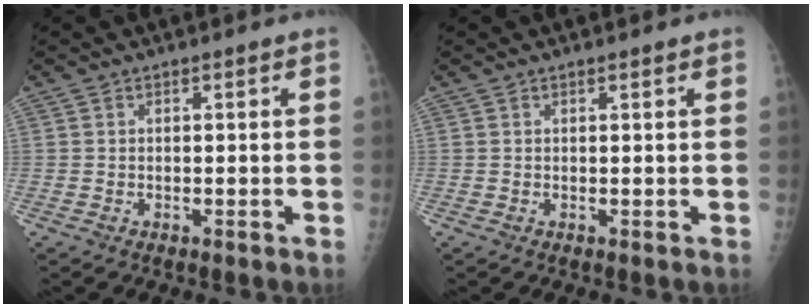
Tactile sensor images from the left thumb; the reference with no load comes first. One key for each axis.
{"total": 0.6, "fx": 0.4, "fy": 0.1, "fz": 0.4, "tx": -0.007, "ty": -0.001, "tz": 0.007}